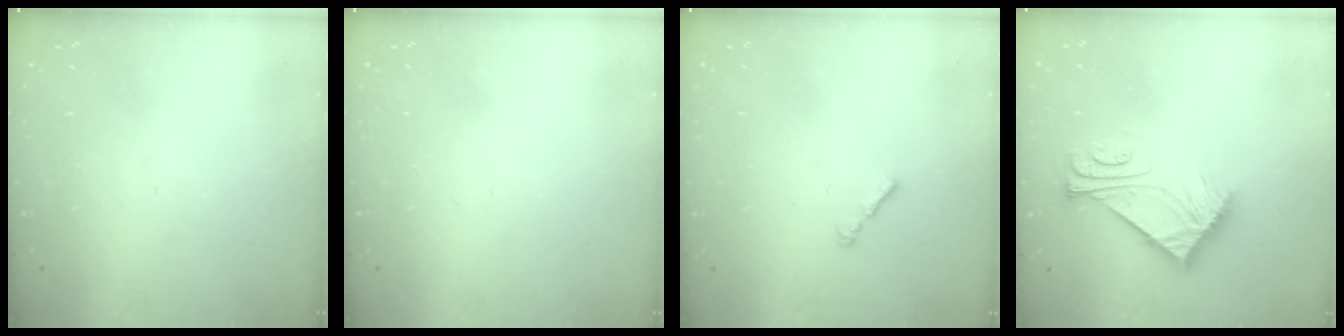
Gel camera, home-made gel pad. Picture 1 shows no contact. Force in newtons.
{"total": 0.0}
{"total": 1.1, "press": 0.9, "slide": 0.5}
{"total": 7.4, "press": 7.4, "slide": 0.8}